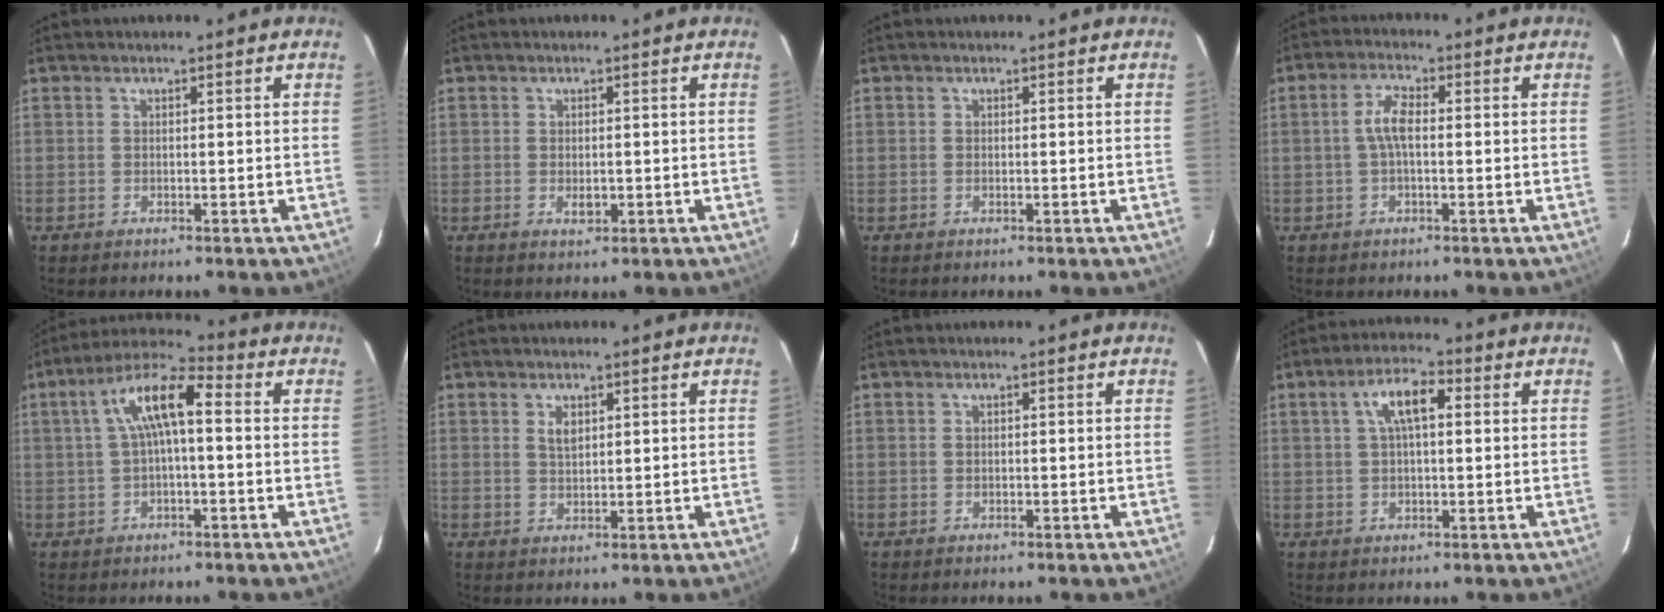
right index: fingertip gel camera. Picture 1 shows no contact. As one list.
[{"total": 1.9, "force": [-0.4, 1.3, 1.4], "torque": [-0.022, -0.002, -0.004]}, {"total": 0.0}, {"total": 4.2, "force": [0.0, 1.6, 3.9], "torque": [-0.081, 0.009, -0.001]}, {"total": 9.8, "force": [1.0, 2.9, 9.3], "torque": [-0.177, 0.028, 0.015]}, {"total": 2.5, "force": [1.2, 1.4, 1.7], "torque": [-0.029, 0.002, 0.022]}, {"total": 0.0}, {"total": 7.0, "force": [1.9, 2.8, 6.2], "torque": [-0.115, 0.019, 0.034]}]